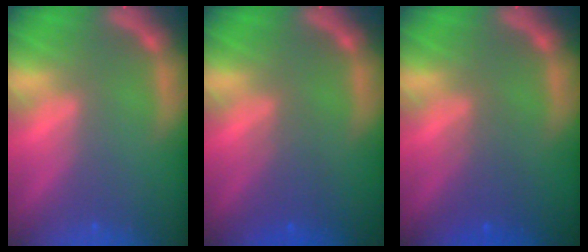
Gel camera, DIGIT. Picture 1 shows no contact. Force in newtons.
{"total": 2.5}
{"total": 2.5}